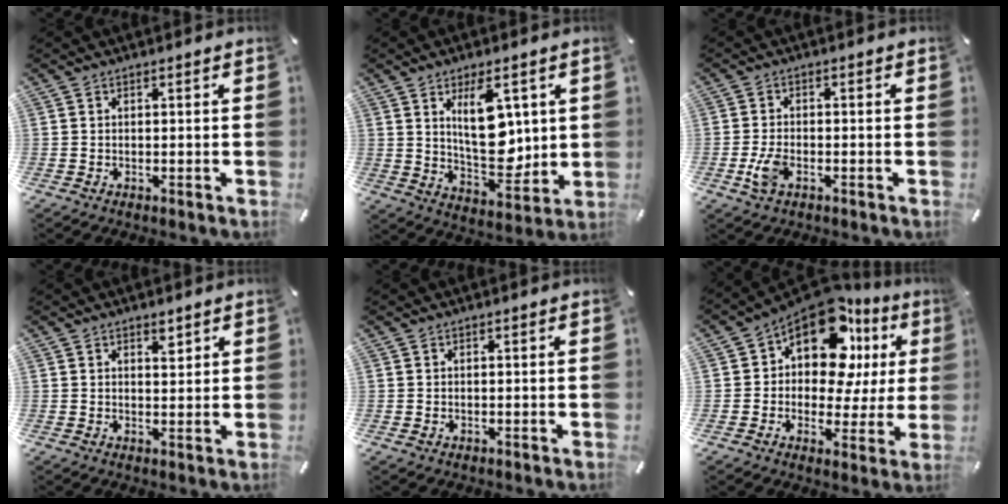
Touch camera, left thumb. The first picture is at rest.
{"total": 14.1, "force": [4.2, 7.5, 11.2], "torque": [-0.185, -0.023, 0.067]}
{"total": 4.9, "force": [-1.8, 2.7, 3.7], "torque": [-0.086, 0.001, -0.034]}
{"total": 2.6, "force": [1.7, 1.4, 1.3], "torque": [0.004, -0.013, 0.024]}
{"total": 0.5, "force": [0.0, 0.4, 0.3], "torque": [0.002, -0.002, -0.002]}
{"total": 16.0, "force": [8.2, 9.3, 10.1], "torque": [-0.178, -0.067, 0.141]}